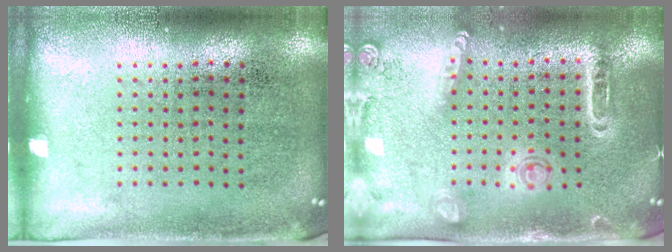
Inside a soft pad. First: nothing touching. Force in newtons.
{"total": 1.5, "press": 1.5, "slide": 0.4}